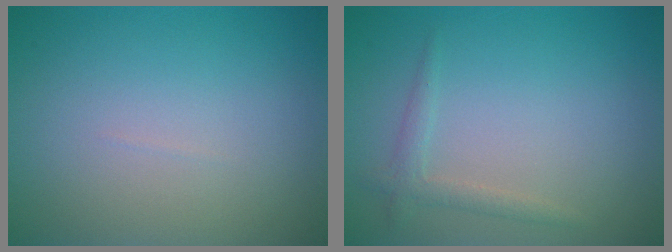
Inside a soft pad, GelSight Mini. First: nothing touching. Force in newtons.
{"total": 1.5, "press": 1.5, "slide": 0.1}